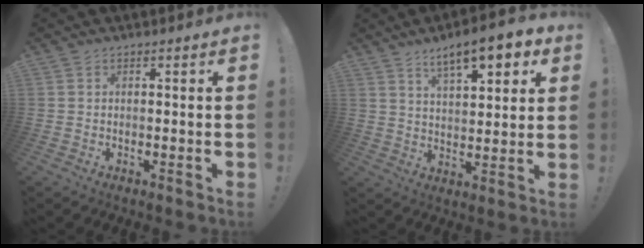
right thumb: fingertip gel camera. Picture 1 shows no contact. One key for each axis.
{"total": 11.3, "fx": 7.1, "fy": 3.4, "fz": 8.1, "tx": -0.127, "ty": -0.037, "tz": 0.118}